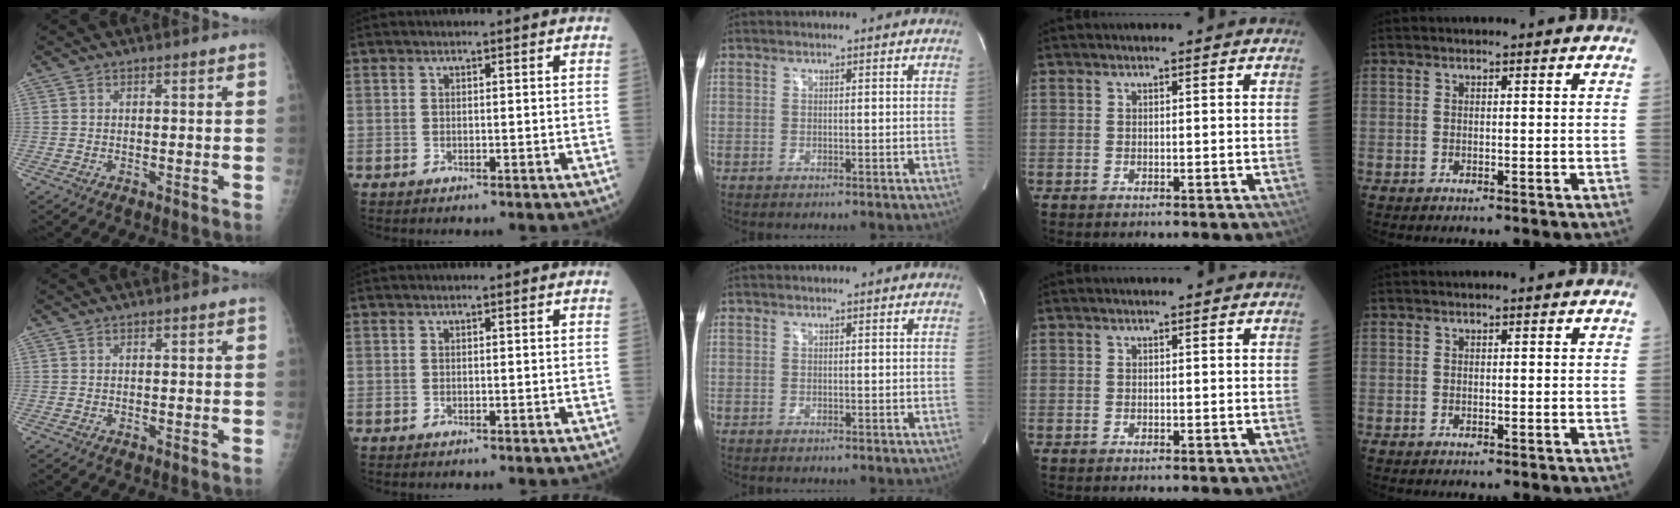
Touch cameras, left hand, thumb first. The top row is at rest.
{}